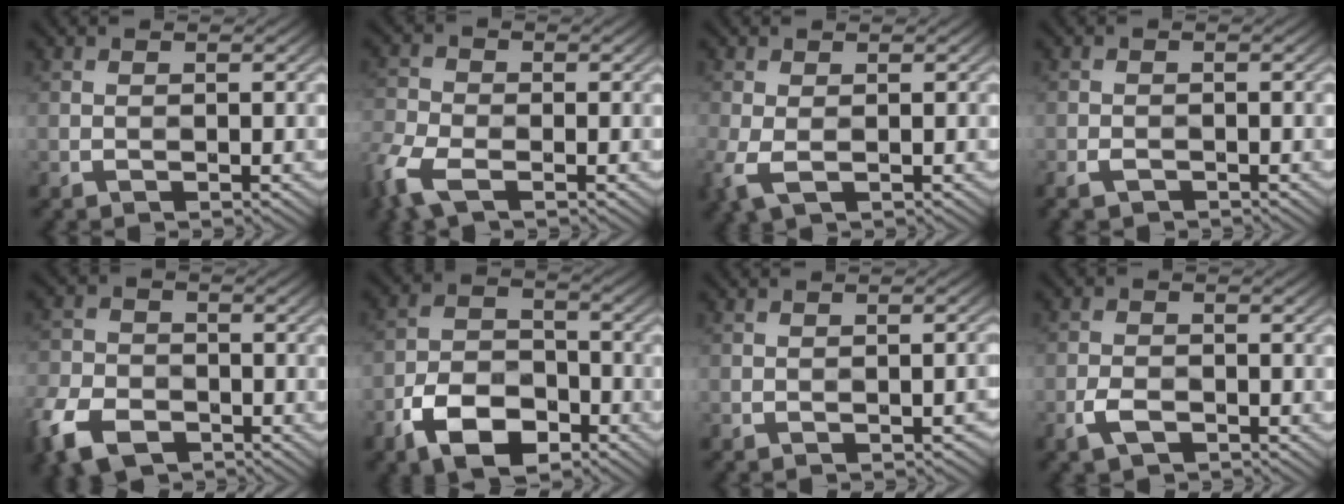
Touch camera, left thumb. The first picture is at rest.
{"total": 6.6, "force": [-3.4, 3.6, 4.4], "torque": [-0.111, -0.017, -0.081]}
{"total": 3.7, "force": [-0.6, 2.2, 3.0], "torque": [-0.068, -0.017, -0.016]}
{"total": 3.4, "force": [-2.5, 1.7, 1.5], "torque": [-0.024, -0.002, -0.036]}
{"total": 9.5, "force": [-4.8, 6.1, 5.6], "torque": [-0.139, -0.026, -0.098]}
{"total": 9.0, "force": [-4.1, 5.4, 5.9], "torque": [-0.112, -0.007, -0.086]}
{"total": 2.5, "force": [-2.0, 0.8, 1.2], "torque": [-0.013, 0.015, -0.017]}
{"total": 3.1, "force": [-0.8, 1.8, 2.4], "torque": [-0.047, -0.002, -0.022]}